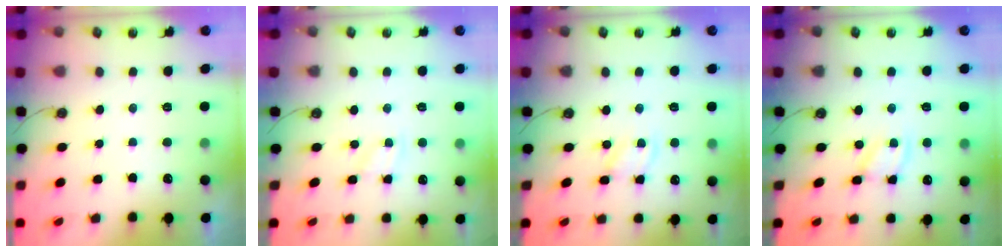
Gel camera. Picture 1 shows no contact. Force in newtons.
{"total": 1.9, "press": 1.9, "slide": 0.4}
{"total": 3.0, "press": 3.0, "slide": 0.4}
{"total": 1.8, "press": 1.8, "slide": 0.3}